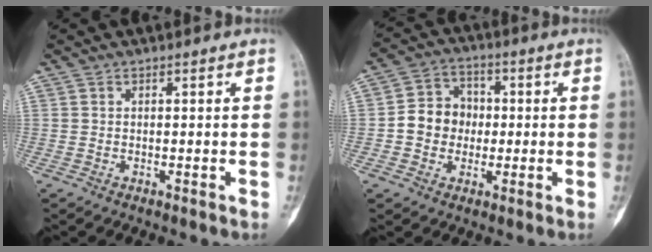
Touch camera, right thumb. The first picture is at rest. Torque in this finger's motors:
{"motor_torque": [0.21, -0.10, 0.54, -0.35, 0.06]}